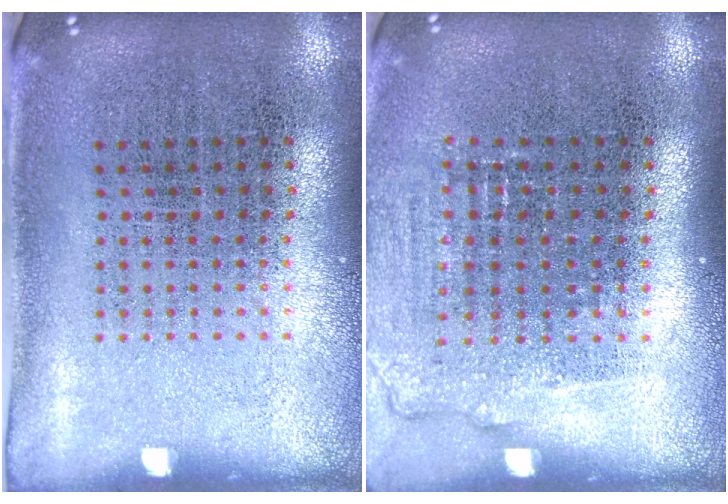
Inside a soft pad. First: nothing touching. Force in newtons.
{"total": 1.0, "press": 1.0, "slide": 0.4}